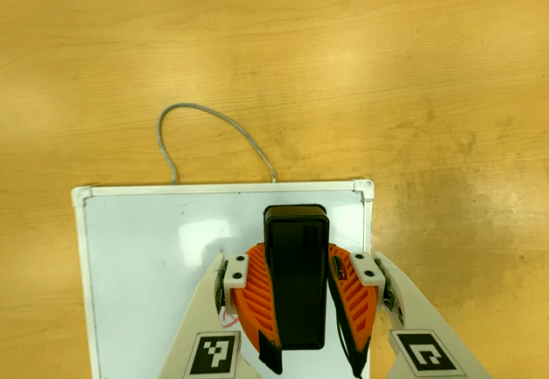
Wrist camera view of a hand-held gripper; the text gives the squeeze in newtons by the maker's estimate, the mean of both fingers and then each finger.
{"total": 8.4, "left": 6.9, "right": 9.9}